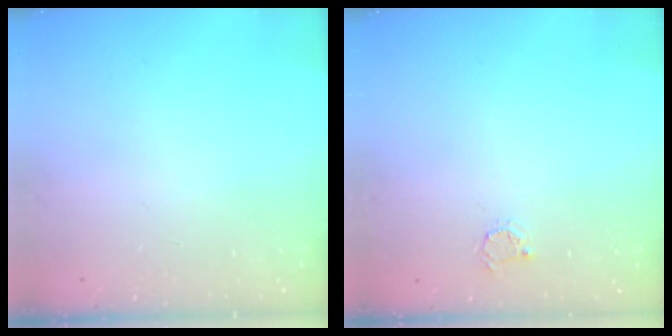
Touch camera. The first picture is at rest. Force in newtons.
{"total": 2.5, "press": 2.5, "slide": 0.3}